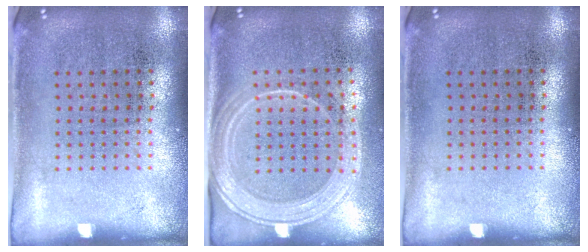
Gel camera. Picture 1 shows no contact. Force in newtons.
{"total": 2.1, "press": 1.9, "slide": 1.0}
{"total": 0.0}